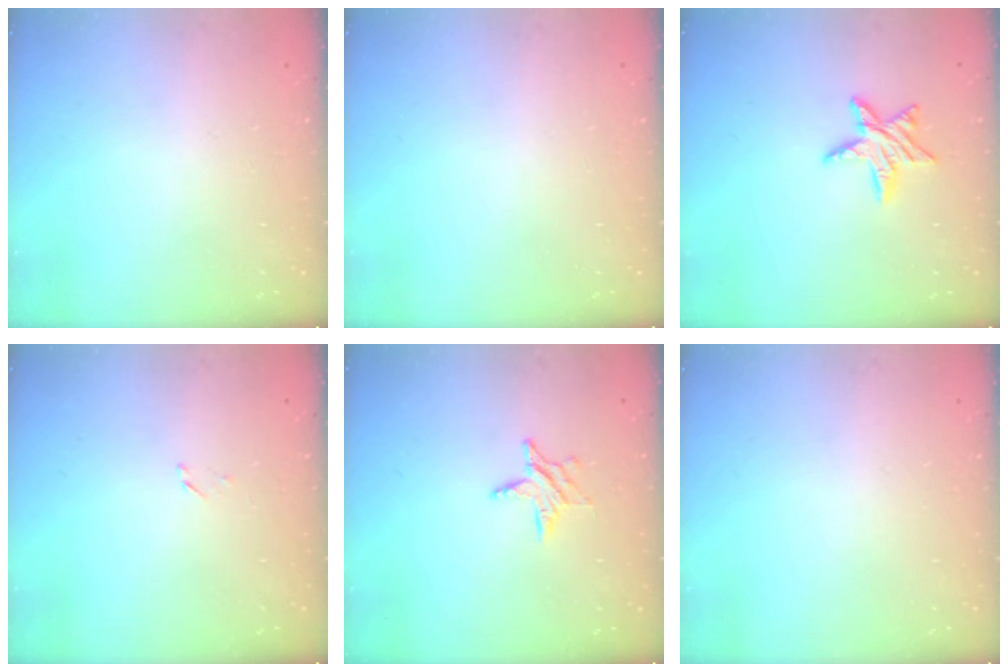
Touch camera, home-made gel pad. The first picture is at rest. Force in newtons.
{"total": 0.0}
{"total": 9.3, "press": 9.2, "slide": 0.5}
{"total": 1.6, "press": 1.6, "slide": 0.2}
{"total": 6.3, "press": 6.2, "slide": 0.6}
{"total": 0.0}